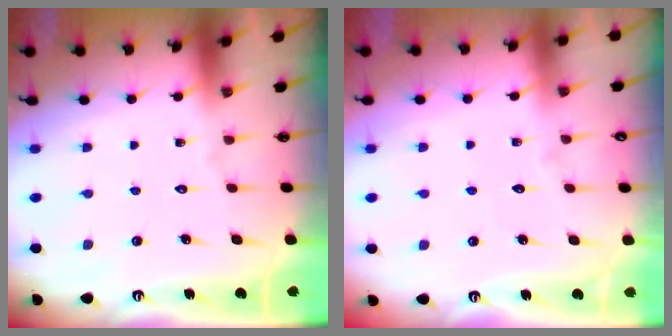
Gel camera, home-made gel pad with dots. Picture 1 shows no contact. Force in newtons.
{"total": 3.8, "press": 3.8, "slide": 0.4}